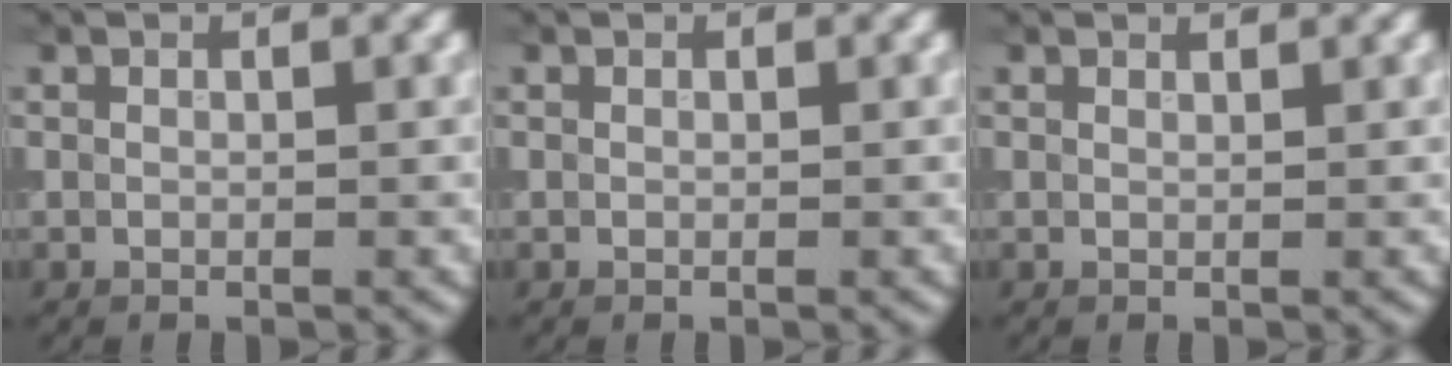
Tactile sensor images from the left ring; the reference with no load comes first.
{"total": 0.0}
{"total": 0.7, "force": [0.7, 0.1, 0.1], "torque": [-0.003, -0.001, 0.010]}